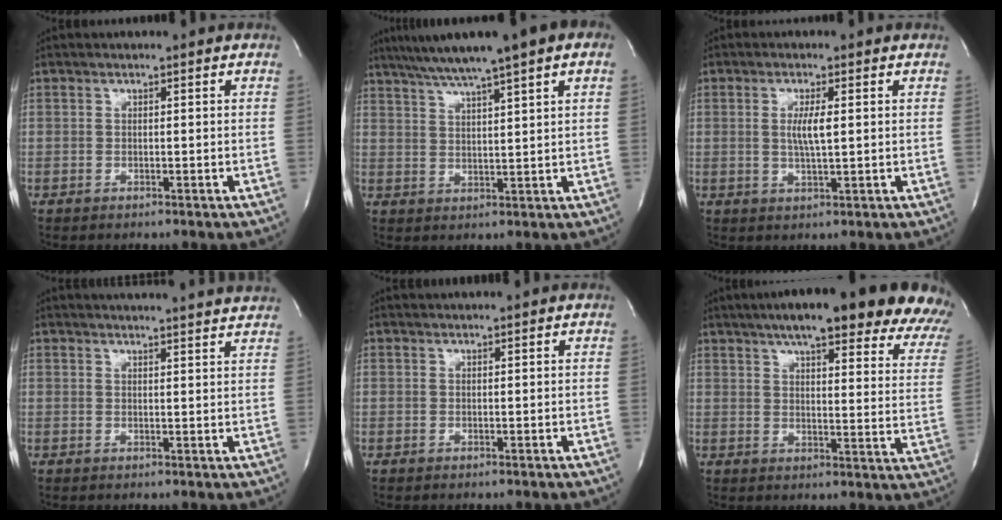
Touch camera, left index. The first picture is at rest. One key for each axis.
{"total": 12.5, "fx": 8.4, "fy": 0.5, "fz": 9.2, "tx": -0.149, "ty": 0.034, "tz": 0.120}
{"total": 3.5, "fx": 0.1, "fy": 0.2, "fz": 3.5, "tx": -0.069, "ty": -0.010, "tz": 0.002}
{"total": 14.4, "fx": 13.8, "fy": 0.0, "fz": 4.0, "tx": -0.056, "ty": -0.014, "tz": 0.159}
{"total": 1.2, "fx": 1.2, "fy": -0.2, "fz": 0.1, "tx": -0.002, "ty": 0.013, "tz": 0.021}
{"total": 26.5, "fx": 21.4, "fy": 3.9, "fz": 15.1, "tx": -0.179, "ty": -0.031, "tz": 0.246}